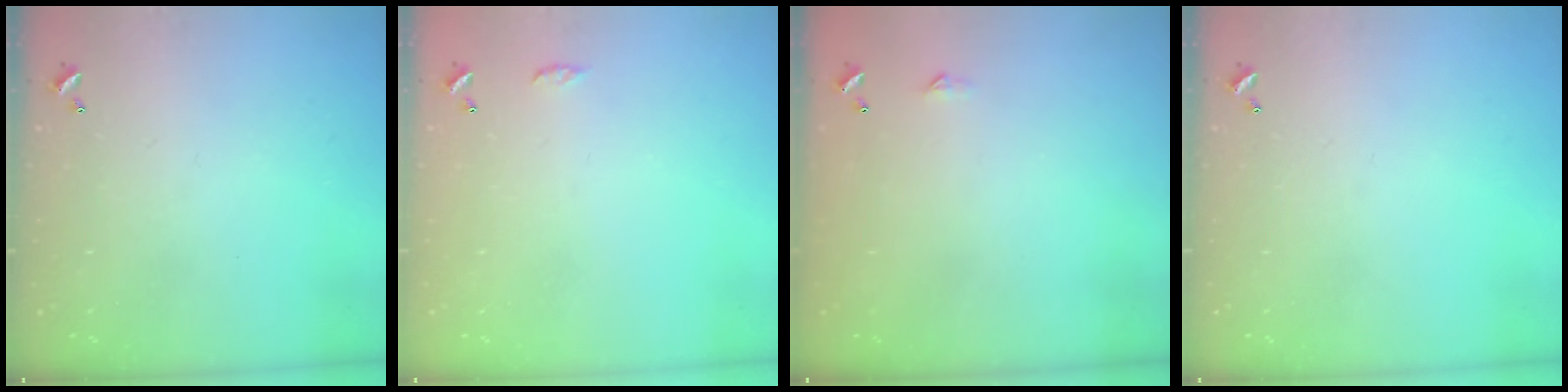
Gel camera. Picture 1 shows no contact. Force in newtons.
{"total": 3.0, "press": 3.0, "slide": 0.5}
{"total": 2.3, "press": 2.3, "slide": 0.4}
{"total": 0.0}